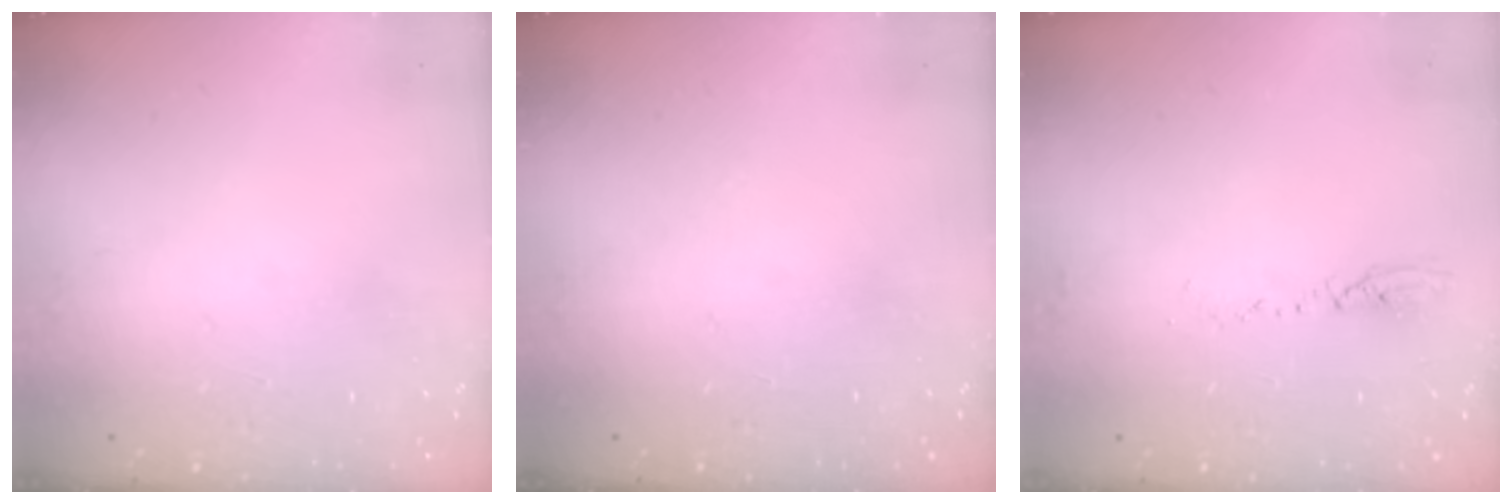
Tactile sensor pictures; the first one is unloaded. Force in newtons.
{"total": 0.0}
{"total": 3.9, "press": 3.8, "slide": 1.2}